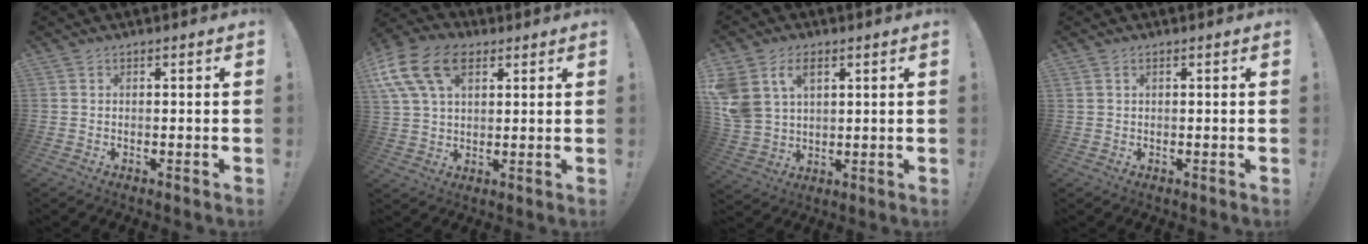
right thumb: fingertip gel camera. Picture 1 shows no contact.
{"total": 15.9, "force": [7.0, 9.9, 10.2], "torque": [-0.202, -0.021, 0.131]}
{"total": 10.2, "force": [4.9, 7.1, 5.4], "torque": [-0.132, -0.013, 0.098]}
{"total": 0.9, "force": [0.5, 0.6, 0.5], "torque": [-0.018, 0.005, 0.012]}